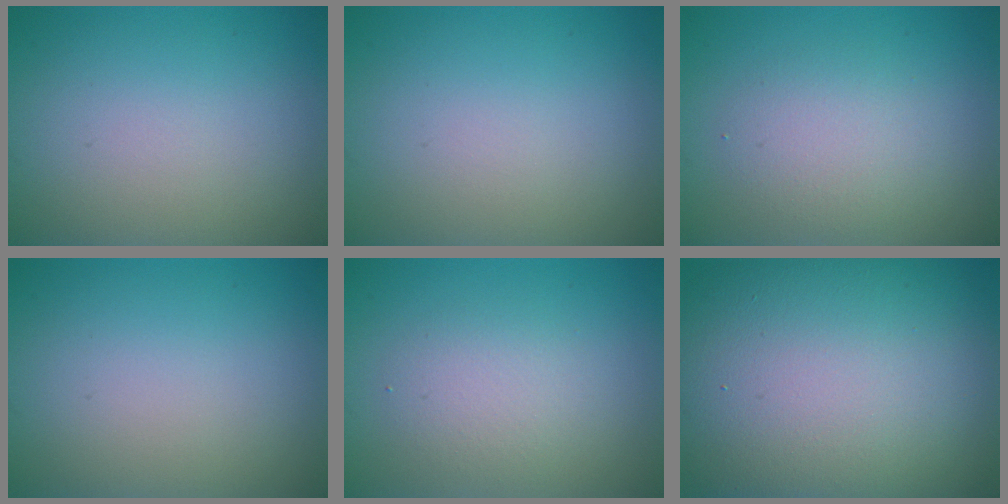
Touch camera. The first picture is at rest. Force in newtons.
{"total": 0.0}
{"total": 2.8, "press": 2.8, "slide": 0.2}
{"total": 0.0}
{"total": 2.4, "press": 2.4, "slide": 0.2}
{"total": 17.6, "press": 17.6, "slide": 1.0}